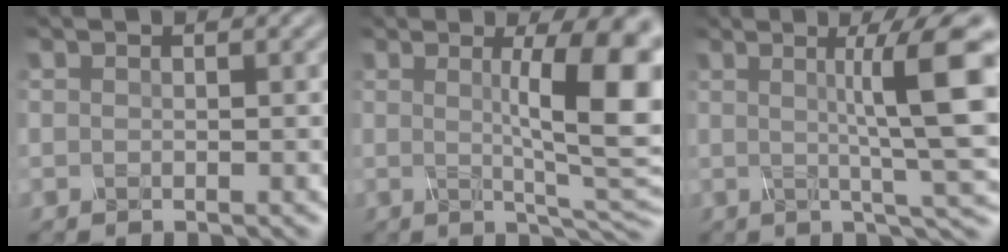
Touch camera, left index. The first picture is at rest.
{"total": 10.7, "force": [1.6, 2.5, 10.3], "torque": [-0.121, 0.002, 0.025]}
{"total": 9.2, "force": [1.3, 1.4, 9.0], "torque": [-0.111, 0.012, 0.020]}